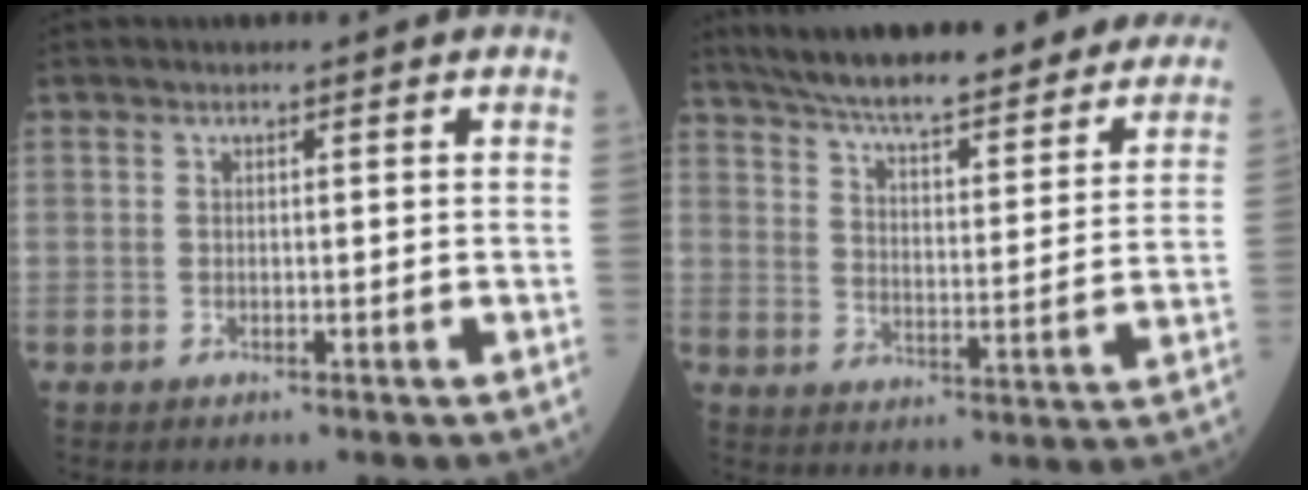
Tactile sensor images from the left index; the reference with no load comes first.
{"total": 31.2, "force": [27.7, 5.5, 13.2], "torque": [-0.215, -0.039, 0.354]}